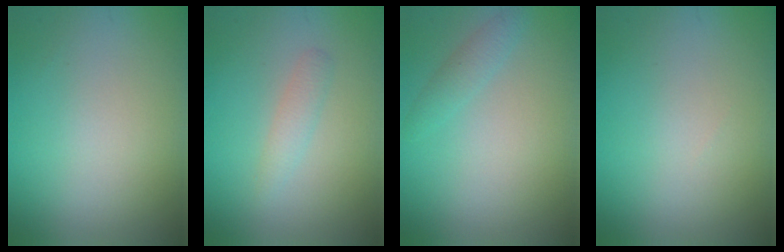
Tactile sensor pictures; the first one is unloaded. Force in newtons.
{"total": 1.4, "press": 1.4, "slide": 0.1}
{"total": 1.4, "press": 1.4, "slide": 0.1}
{"total": 0.0}